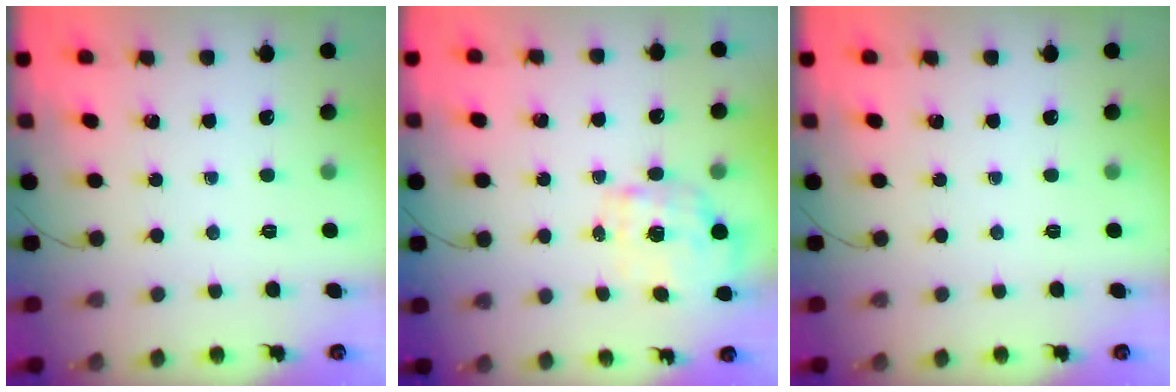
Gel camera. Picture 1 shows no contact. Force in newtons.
{"total": 2.6, "press": 2.3, "slide": 1.3}
{"total": 0.0}